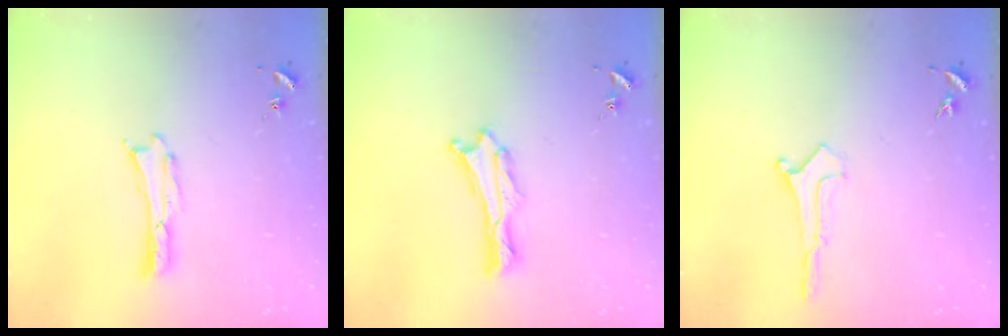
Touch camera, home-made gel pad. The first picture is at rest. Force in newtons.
{"total": 0.9, "press": 0.9, "slide": 0.2}
{"total": 0.0}